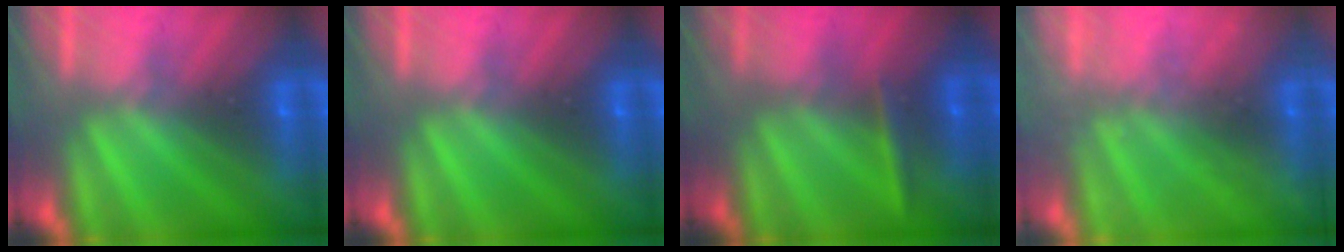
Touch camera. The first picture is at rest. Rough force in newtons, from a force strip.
{"total": 0.0}
{"total": 2.4}
{"total": 2.2}